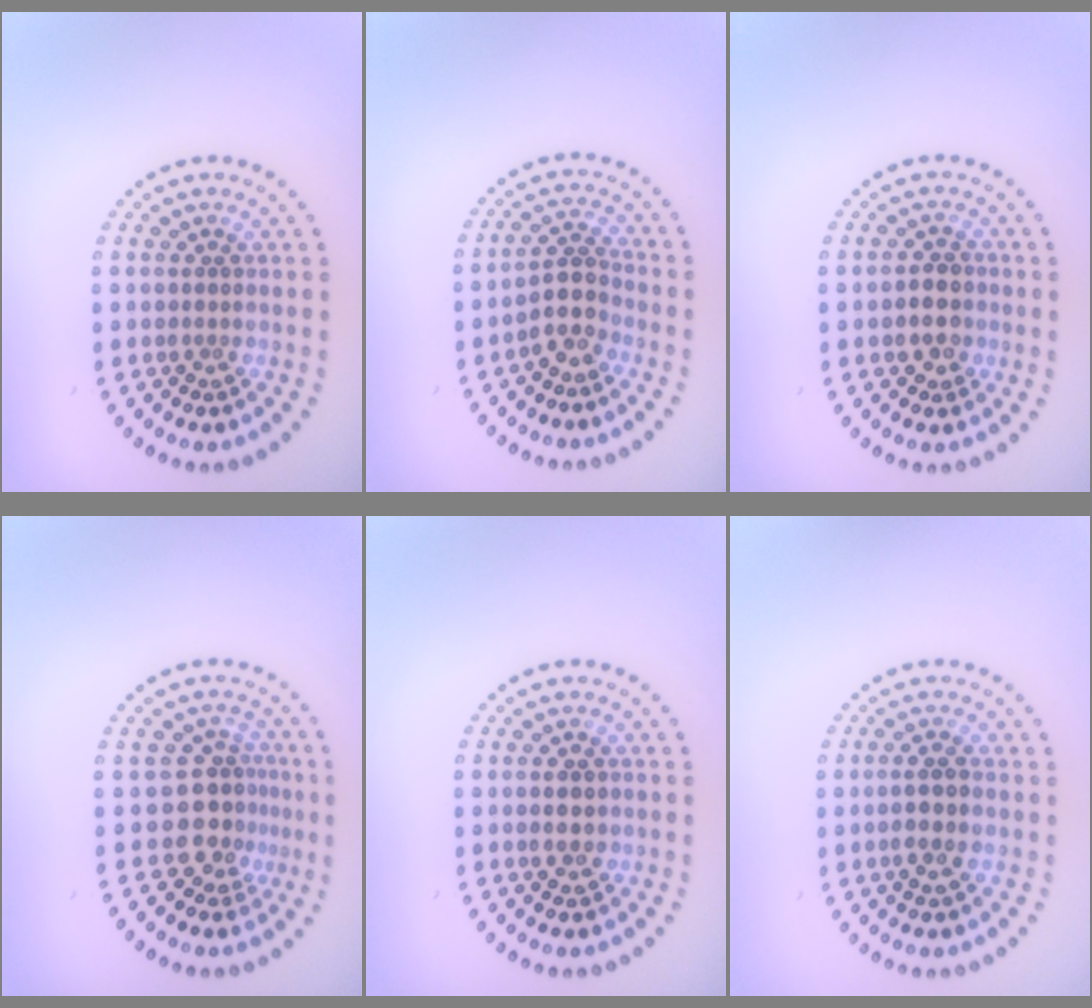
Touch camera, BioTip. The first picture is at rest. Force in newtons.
{"total": 2.5, "press": 2.1, "slide": 1.5}
{"total": 1.9, "press": 1.8, "slide": 0.5}
{"total": 3.4, "press": 2.5, "slide": 2.4}
{"total": 2.3, "press": 2.2, "slide": 0.1}
{"total": 2.4, "press": 2.2, "slide": 0.8}